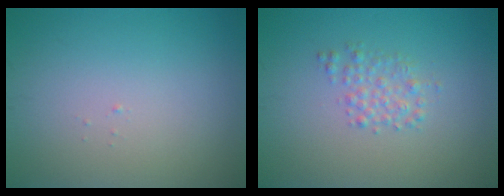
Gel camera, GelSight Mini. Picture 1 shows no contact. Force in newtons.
{"total": 1.8, "press": 1.8, "slide": 0.0}